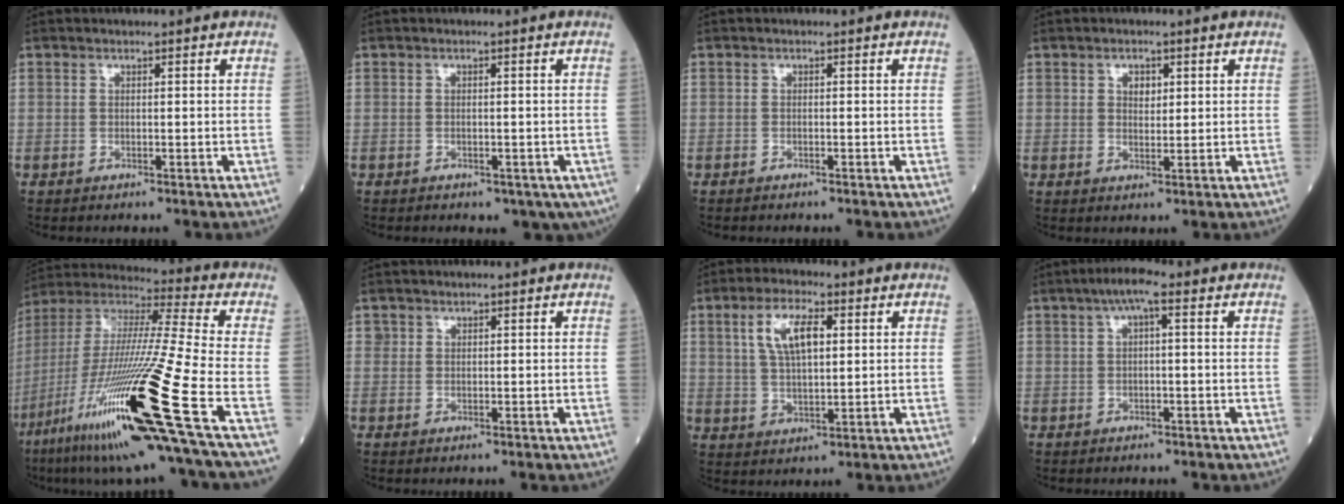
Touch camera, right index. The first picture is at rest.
{"total": 6.9, "force": [-2.9, 4.3, 4.5], "torque": [-0.076, 0.004, -0.032]}
{"total": 1.8, "force": [-1.4, 0.8, 0.8], "torque": [-0.023, -0.004, -0.016]}
{"total": 2.9, "force": [1.0, 1.9, 2.0], "torque": [-0.043, 0.004, 0.020]}
{"total": 30.4, "force": [-12.7, 1.0, 27.6], "torque": [-0.526, -0.070, -0.233]}
{"total": 1.8, "force": [0.7, 1.6, 0.4], "torque": [-0.015, 0.015, 0.014]}
{"total": 8.3, "force": [2.6, 3.3, 7.2], "torque": [-0.152, 0.014, 0.053]}
{"total": 4.4, "force": [1.6, 1.4, 3.8], "torque": [-0.082, 0.020, 0.027]}